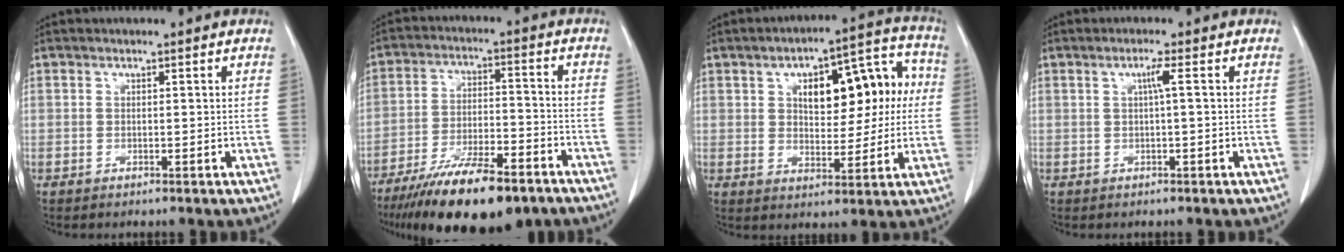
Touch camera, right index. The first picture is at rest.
{"total": 16.7, "force": [-12.3, 4.0, 10.4], "torque": [-0.170, -0.018, -0.203]}
{"total": 13.5, "force": [2.6, 6.3, 11.7], "torque": [-0.155, 0.044, 0.046]}
{"total": 1.7, "force": [0.3, -0.4, 1.6], "torque": [-0.034, 0.001, 0.006]}